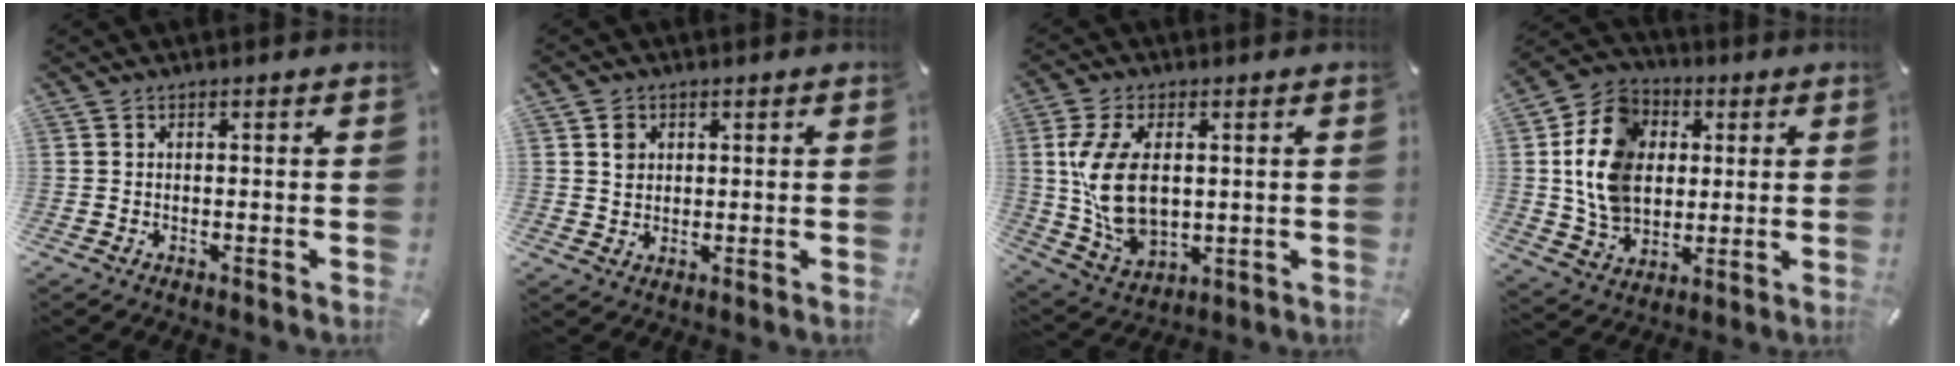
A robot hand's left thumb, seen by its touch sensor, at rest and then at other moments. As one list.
[{"total": 3.2, "force": [1.0, 3.0, 0.6], "torque": [0.006, -0.003, 0.012]}, {"total": 13.2, "force": [1.8, 8.6, 9.9], "torque": [-0.232, -0.006, 0.030]}, {"total": 14.6, "force": [1.8, 12.4, 7.4], "torque": [-0.172, 0.008, 0.033]}]